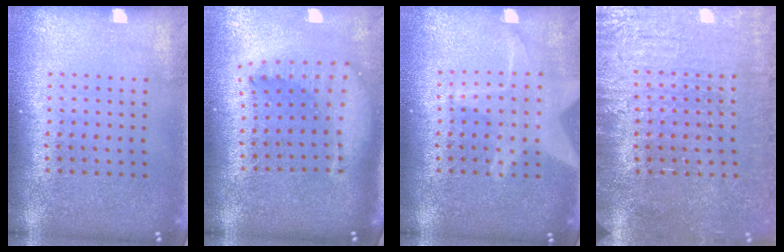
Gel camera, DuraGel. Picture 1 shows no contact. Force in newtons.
{"total": 1.8, "press": 1.4, "slide": 1.0}
{"total": 1.6, "press": 1.6, "slide": 0.2}
{"total": 3.7, "press": 3.4, "slide": 1.3}